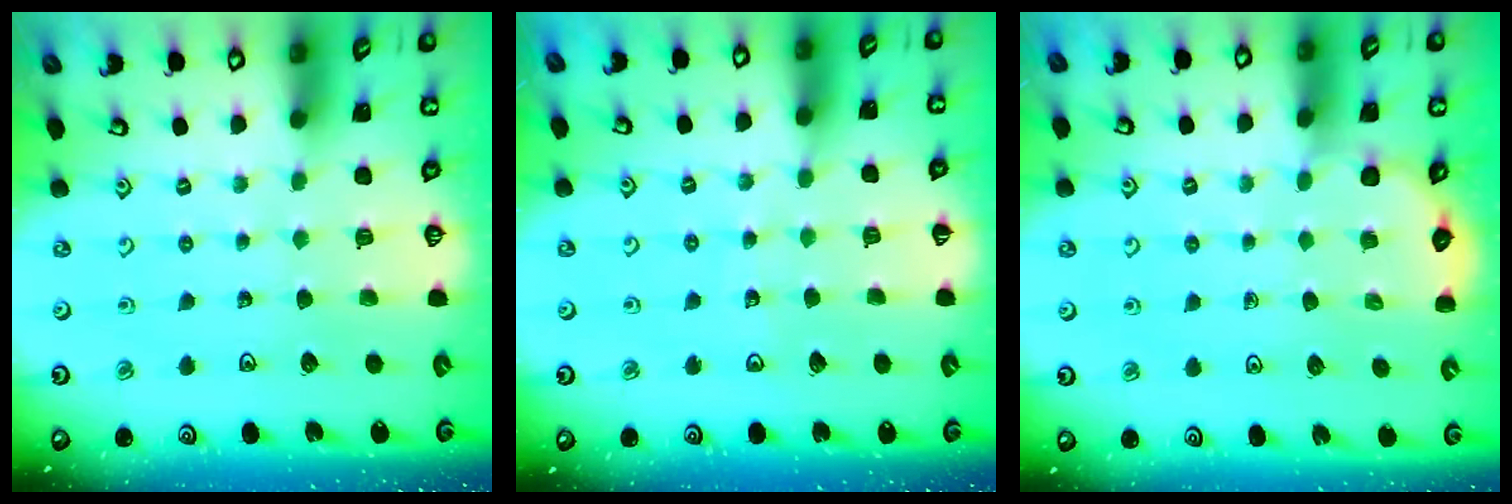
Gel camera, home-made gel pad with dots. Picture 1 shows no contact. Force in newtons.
{"total": 5.1, "press": 5.1, "slide": 0.3}
{"total": 2.7, "press": 2.7, "slide": 0.5}